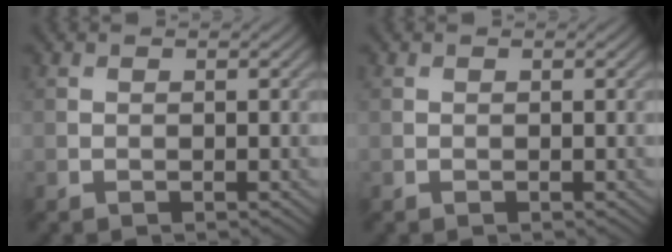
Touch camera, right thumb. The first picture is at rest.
{"total": 0.0}